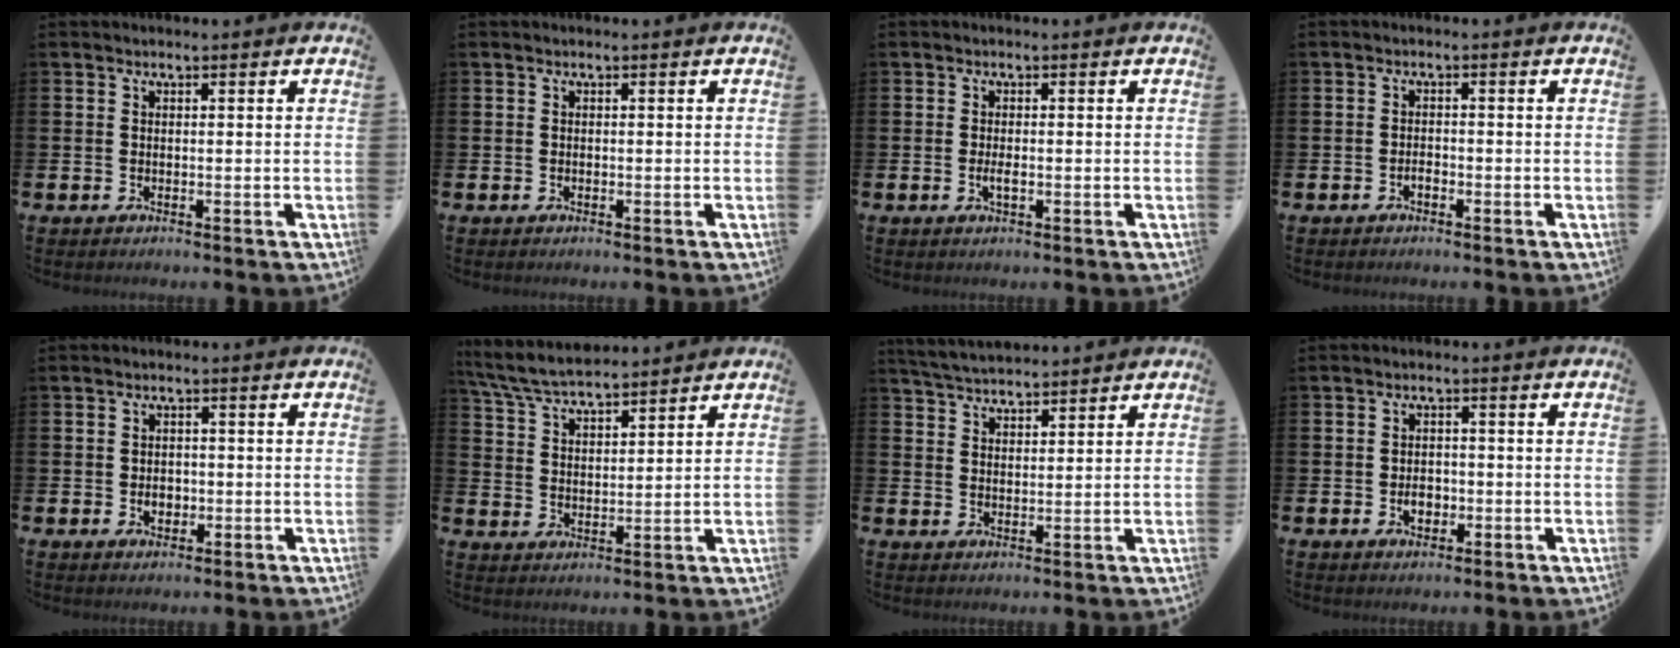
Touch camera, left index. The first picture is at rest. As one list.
[{"total": 0.0}, {"total": 1.5, "force": [-0.3, 0.5, 1.3], "torque": [-0.033, 0.003, -0.005]}, {"total": 1.2, "force": [-0.7, 0.7, 0.7], "torque": [-0.022, 0.004, -0.013]}, {"total": 2.1, "force": [-0.4, 1.6, 1.3], "torque": [-0.011, -0.001, -0.014]}, {"total": 6.3, "force": [6.0, 0.9, 1.5], "torque": [-0.058, -0.022, 0.111]}, {"total": 4.2, "force": [4.1, 0.5, 0.5], "torque": [-0.025, -0.016, 0.076]}, {"total": 2.5, "force": [-0.7, 1.8, 1.6], "torque": [-0.015, -0.003, -0.019]}]